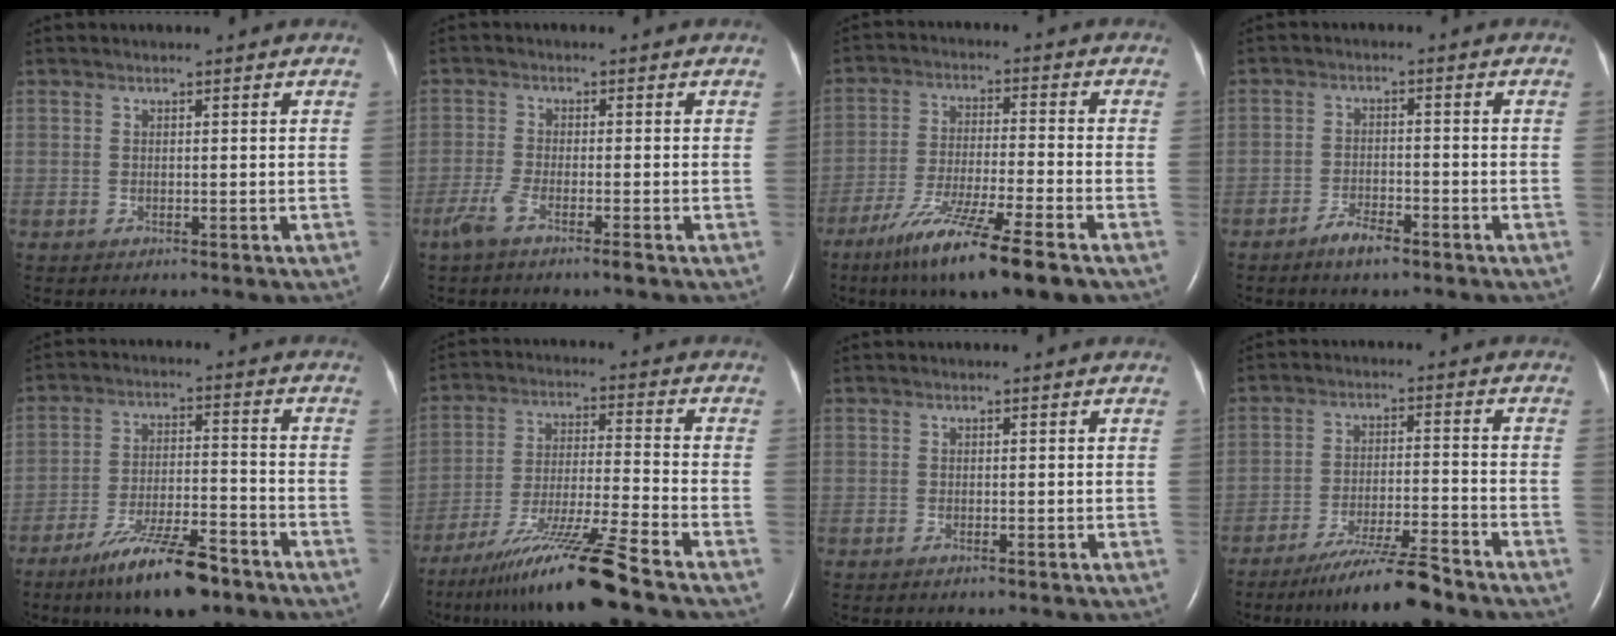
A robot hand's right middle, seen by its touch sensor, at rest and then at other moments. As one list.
[{"total": 3.7, "force": [-2.5, 0.1, 2.8], "torque": [-0.062, -0.008, -0.054]}, {"total": 13.2, "force": [-8.6, 0.1, 10.0], "torque": [-0.191, -0.044, -0.153]}, {"total": 3.5, "force": [-2.7, 0.9, 2.1], "torque": [-0.043, 0.000, -0.049]}, {"total": 12.0, "force": [-8.6, 2.2, 8.1], "torque": [-0.147, -0.018, -0.147]}, {"total": 14.3, "force": [-11.0, -2.2, 8.8], "torque": [-0.168, -0.031, -0.197]}, {"total": 0.0}, {"total": 8.6, "force": [-7.2, -0.4, 4.8], "torque": [-0.080, -0.026, -0.129]}]